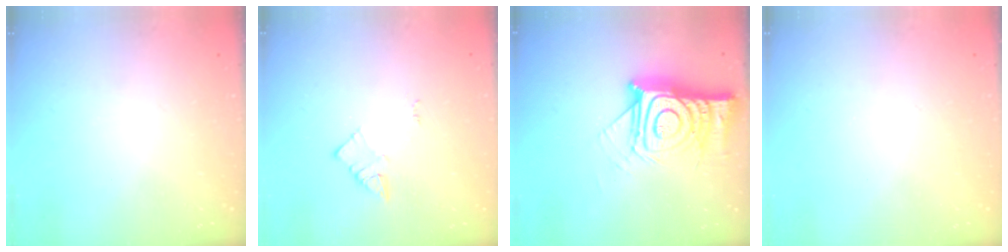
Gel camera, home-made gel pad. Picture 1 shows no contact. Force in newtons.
{"total": 2.7, "press": 2.6, "slide": 0.4}
{"total": 18.4, "press": 18.4, "slide": 1.5}
{"total": 1.8, "press": 1.8, "slide": 0.4}